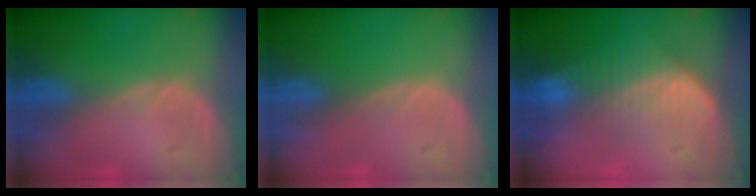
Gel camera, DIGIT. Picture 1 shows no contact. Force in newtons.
{"total": 0.0}
{"total": 7.1, "press": 6.5, "slide": 2.8}